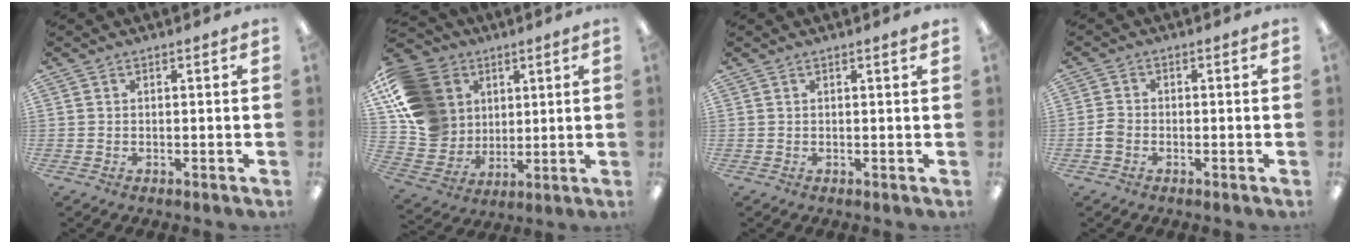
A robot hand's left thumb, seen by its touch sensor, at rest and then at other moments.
{"total": 15.7, "force": [5.3, 13.2, 6.5], "torque": [-0.154, -0.015, 0.113]}
{"total": 0.8, "force": [0.6, 0.0, 0.6], "torque": [-0.004, -0.002, 0.008]}
{"total": 2.8, "force": [-1.2, 2.1, 1.5], "torque": [-0.024, 0.007, -0.021]}